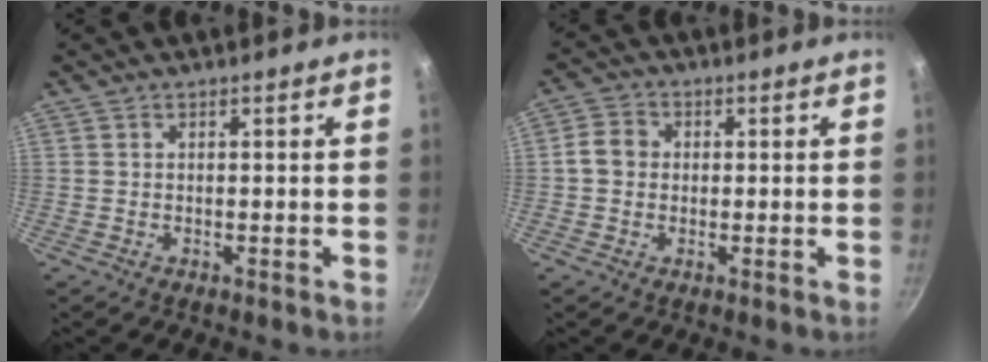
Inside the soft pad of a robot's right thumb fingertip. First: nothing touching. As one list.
[{"total": 4.2, "force": [0.0, 3.7, 2.1], "torque": [-0.027, 0.009, -0.012]}]